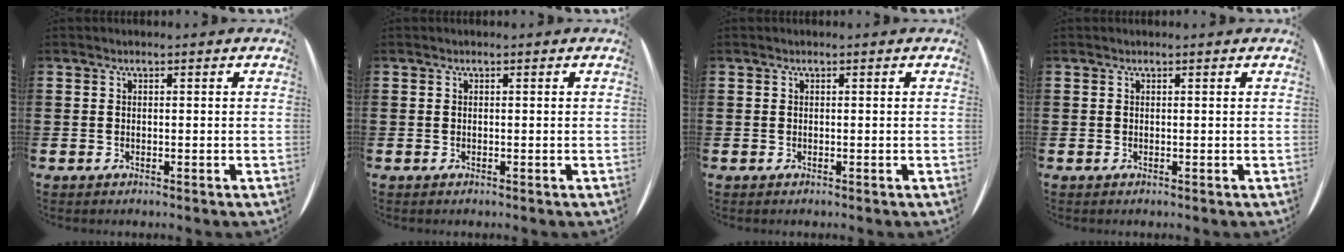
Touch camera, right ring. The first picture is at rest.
{"total": 0.0}
{"total": 0.0}
{"total": 0.0}